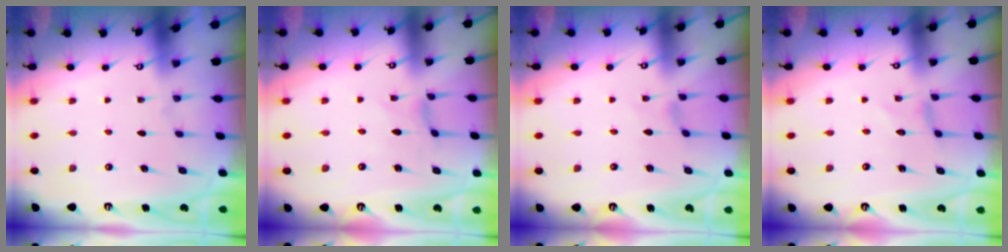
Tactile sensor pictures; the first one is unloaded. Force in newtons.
{"total": 0.0}
{"total": 0.5, "press": 0.5, "slide": 0.2}
{"total": 0.0}